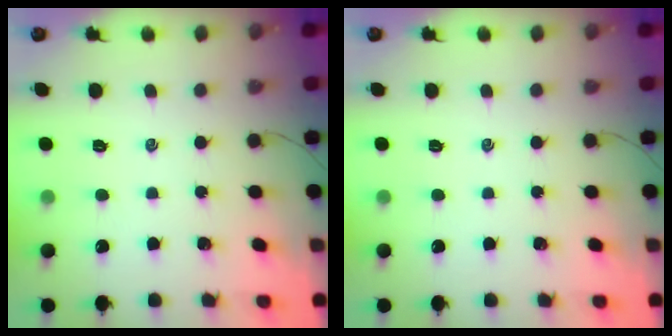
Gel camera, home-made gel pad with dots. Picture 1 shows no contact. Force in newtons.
{"total": 0.0}